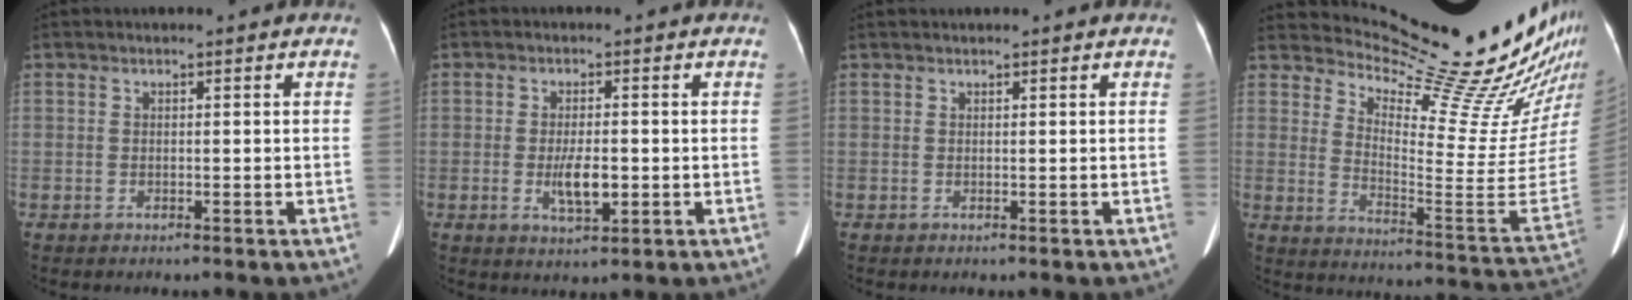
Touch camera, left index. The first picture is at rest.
{"total": 3.9, "force": [-1.1, 1.1, 3.6], "torque": [-0.065, -0.013, -0.011]}
{"total": 2.2, "force": [2.0, 0.0, 0.9], "torque": [-0.013, 0.018, 0.024]}
{"total": 24.8, "force": [23.0, 2.2, 9.0], "torque": [-0.134, -0.132, 0.293]}